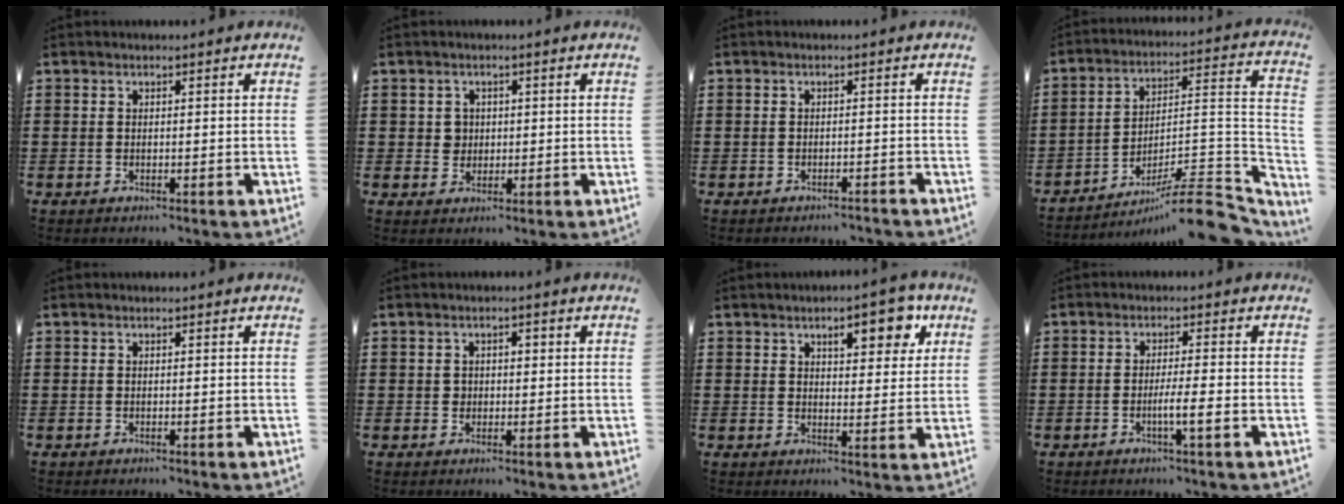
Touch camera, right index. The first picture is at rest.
{"total": 2.0, "force": [0.3, 1.9, 0.6], "torque": [-0.019, 0.009, 0.005]}
{"total": 1.1, "force": [-1.1, 0.0, 0.2], "torque": [-0.007, 0.001, -0.023]}
{"total": 10.1, "force": [-7.7, 1.4, 6.3], "torque": [-0.093, 0.017, -0.152]}
{"total": 0.0}
{"total": 1.3, "force": [0.1, 1.2, 0.7], "torque": [-0.016, 0.008, 0.000]}
{"total": 7.0, "force": [3.9, 2.9, 5.1], "torque": [-0.070, 0.000, 0.058]}
{"total": 3.7, "force": [-1.4, 0.0, 3.5], "torque": [-0.059, -0.007, -0.025]}